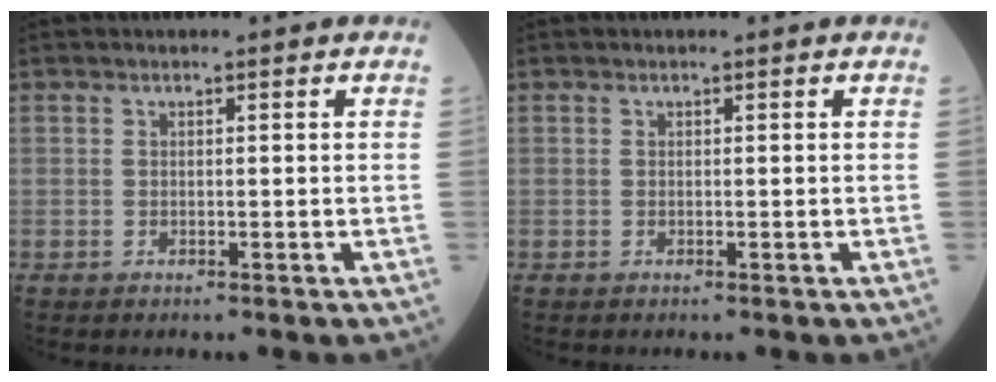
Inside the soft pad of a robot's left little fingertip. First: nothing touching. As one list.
[{"total": 0.0}]